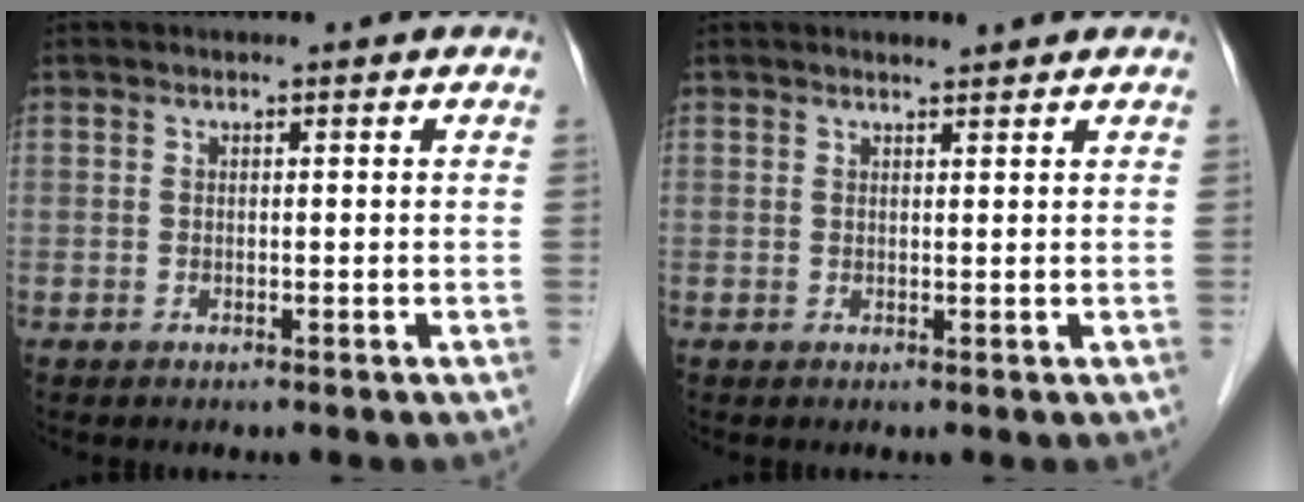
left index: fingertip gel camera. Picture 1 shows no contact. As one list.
[{"total": 1.6, "force": [1.5, 0.1, 0.6], "torque": [-0.013, 0.005, 0.025]}]